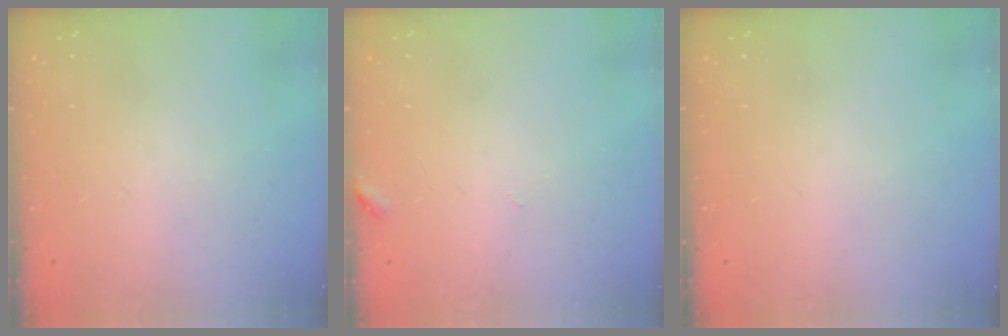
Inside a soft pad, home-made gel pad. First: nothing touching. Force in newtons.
{"total": 3.2, "press": 3.2, "slide": 0.4}
{"total": 0.0}